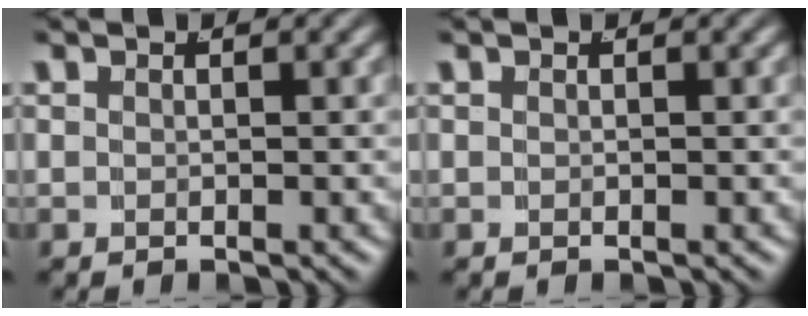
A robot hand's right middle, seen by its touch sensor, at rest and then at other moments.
{"total": 0.0}